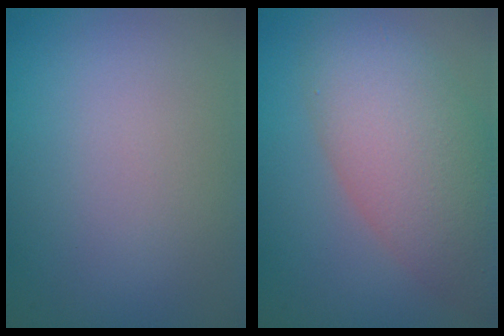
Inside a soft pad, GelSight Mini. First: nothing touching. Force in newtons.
{"total": 7.6, "press": 7.5, "slide": 0.6}